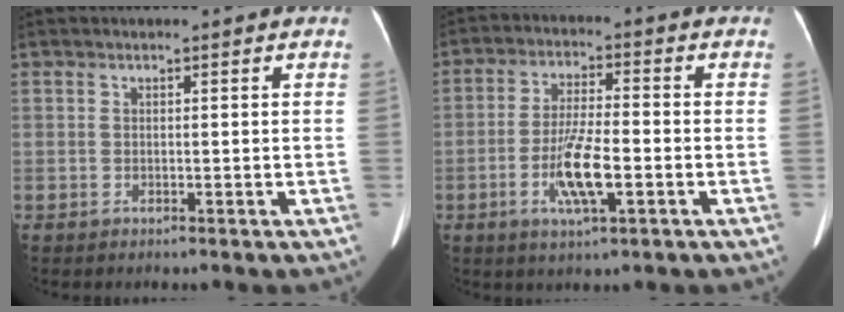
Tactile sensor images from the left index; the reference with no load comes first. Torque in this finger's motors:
{"motor_torque": [0.94, 0.83, 0.20, 0.05]}